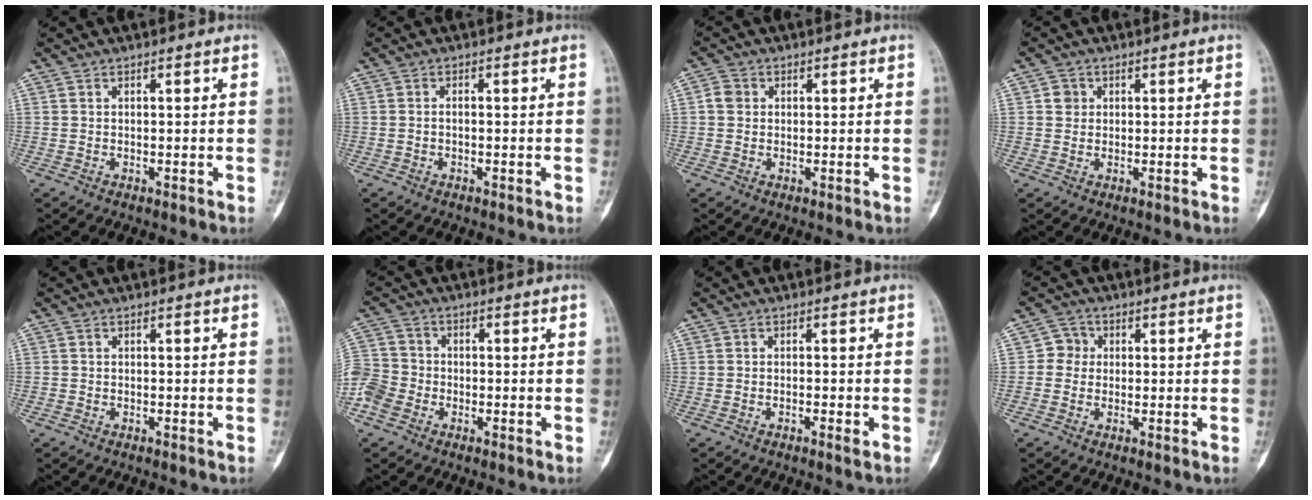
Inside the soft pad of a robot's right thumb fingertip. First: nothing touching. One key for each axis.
{"total": 0.6, "fx": -0.2, "fy": 0.3, "fz": 0.5, "tx": -0.005, "ty": 0.001, "tz": -0.008}
{"total": 2.6, "fx": 0.4, "fy": 2.3, "fz": 1.1, "tx": -0.008, "ty": 0.005, "tz": 0.002}
{"total": 2.2, "fx": 0.6, "fy": 2.1, "fz": 0.6, "tx": 0.006, "ty": 0.000, "tz": 0.006}
{"total": 0.0}
{"total": 7.5, "fx": -3.3, "fy": 6.1, "fz": 2.9, "tx": -0.059, "ty": 0.016, "tz": -0.071}
{"total": 1.3, "fx": -0.7, "fy": 0.2, "fz": 1.1, "tx": -0.021, "ty": 0.001, "tz": -0.015}
{"total": 3.2, "fx": 0.1, "fy": 3.1, "fz": 0.8, "tx": 0.016, "ty": 0.009, "tz": -0.009}